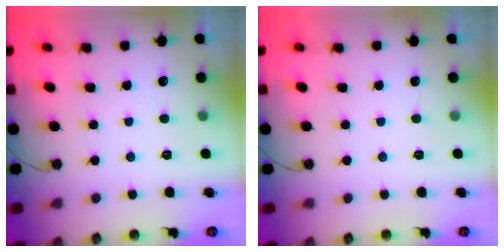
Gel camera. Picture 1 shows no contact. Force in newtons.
{"total": 0.0}